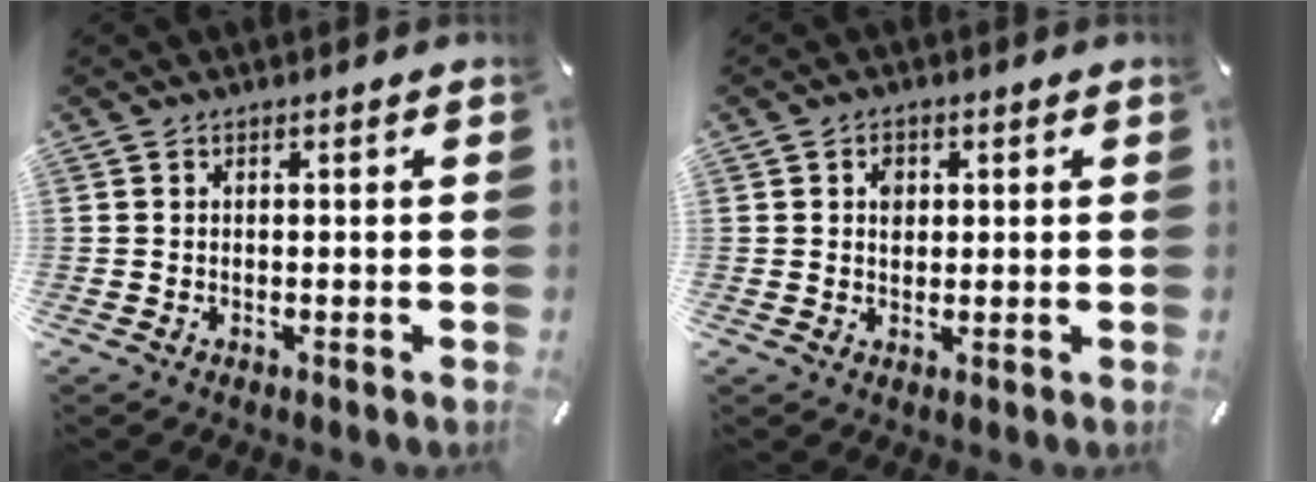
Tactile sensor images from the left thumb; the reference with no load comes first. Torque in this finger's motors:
{"motor_torque": [0.56, 0.78, 0.08, -0.27, 0.00]}